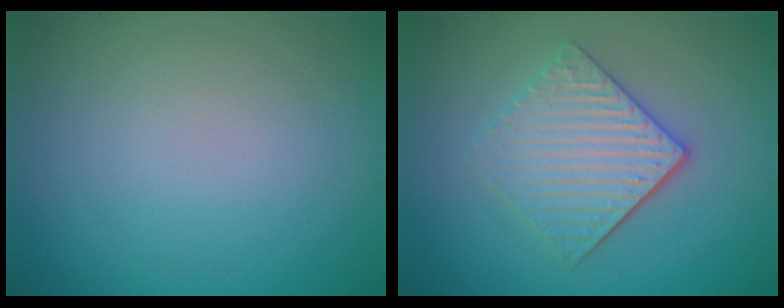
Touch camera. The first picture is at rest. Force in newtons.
{"total": 4.0, "press": 3.3, "slide": 2.3}